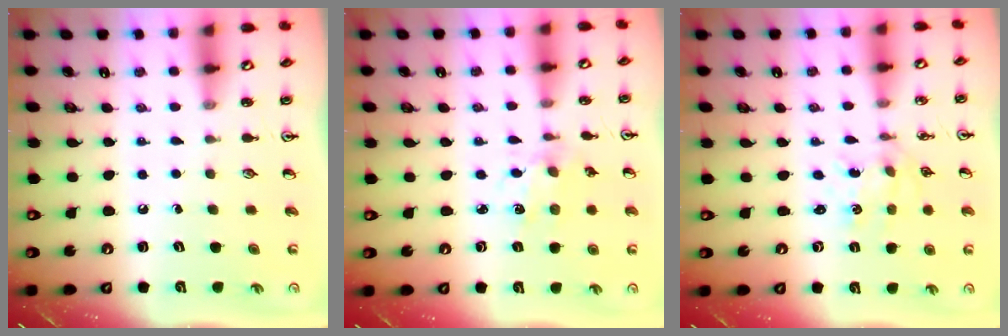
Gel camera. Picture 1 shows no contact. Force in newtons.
{"total": 2.4, "press": 2.4, "slide": 0.5}
{"total": 1.2, "press": 1.2, "slide": 0.2}